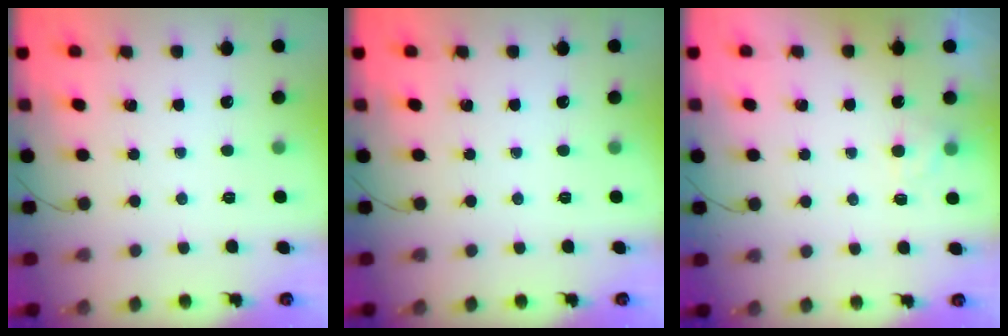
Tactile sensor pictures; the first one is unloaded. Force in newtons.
{"total": 0.0}
{"total": 2.5, "press": 2.0, "slide": 1.5}